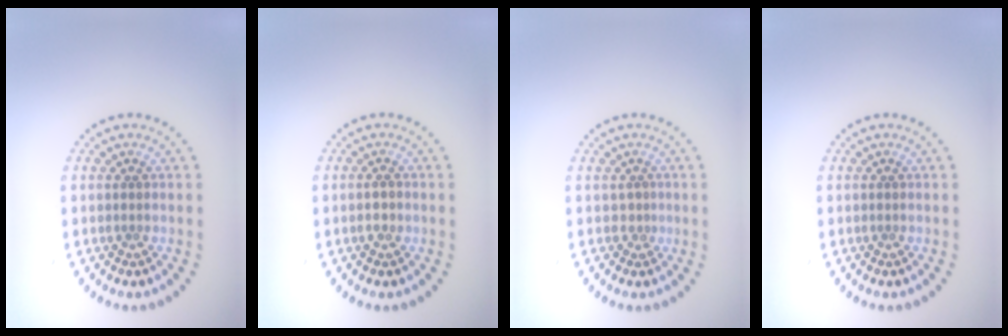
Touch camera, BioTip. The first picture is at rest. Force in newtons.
{"total": 1.0, "press": 0.9, "slide": 0.2}
{"total": 0.8, "press": 0.2, "slide": 0.7}
{"total": 0.0}